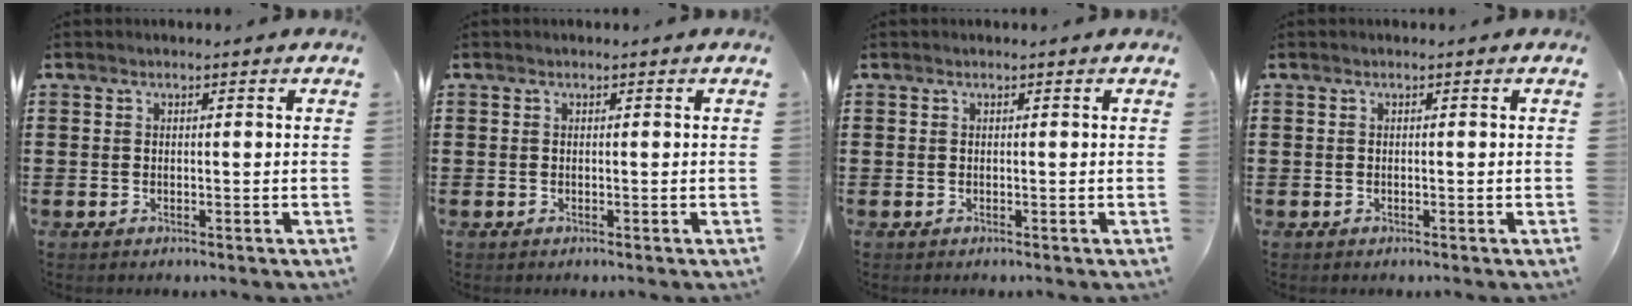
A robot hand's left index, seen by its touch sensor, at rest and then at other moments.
{"total": 0.0}
{"total": 0.0}
{"total": 0.0}